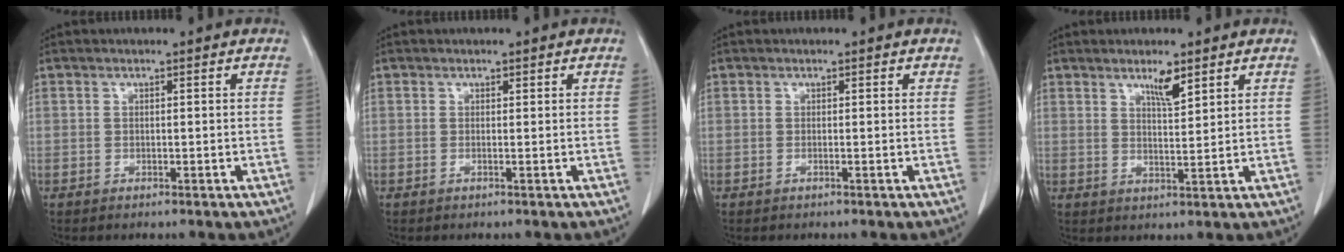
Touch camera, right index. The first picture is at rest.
{"total": 0.0}
{"total": 0.0}
{"total": 3.7, "force": [2.6, 0.3, 2.6], "torque": [-0.046, -0.004, 0.046]}